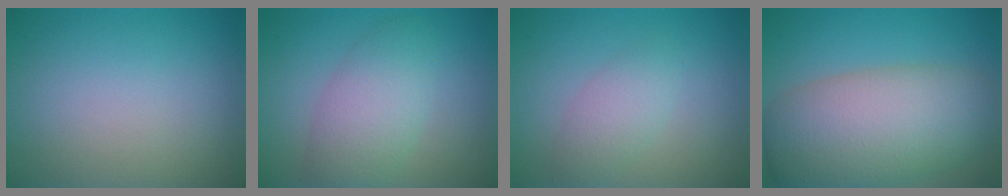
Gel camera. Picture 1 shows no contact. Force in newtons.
{"total": 4.8, "press": 4.7, "slide": 0.2}
{"total": 2.4, "press": 2.4, "slide": 0.1}
{"total": 10.3, "press": 10.3, "slide": 0.3}